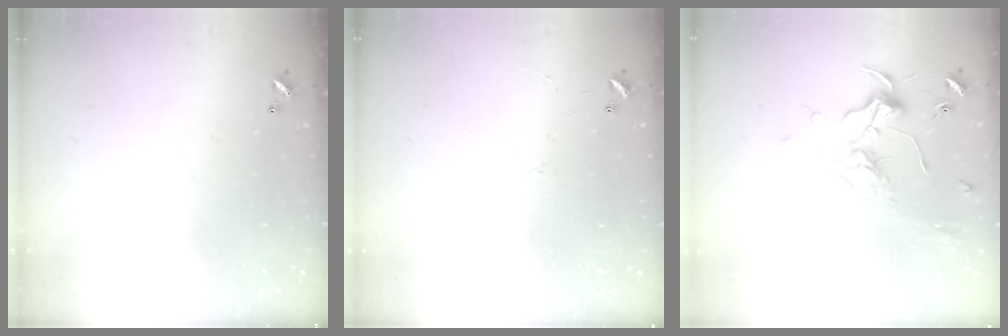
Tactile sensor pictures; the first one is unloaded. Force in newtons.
{"total": 1.8, "press": 1.7, "slide": 0.4}
{"total": 1.8, "press": 1.7, "slide": 0.7}